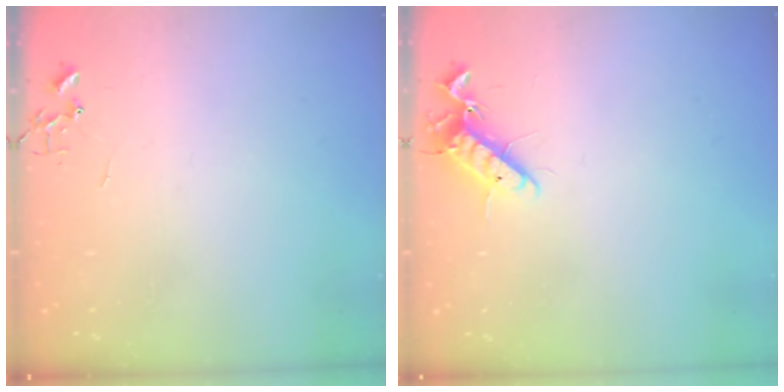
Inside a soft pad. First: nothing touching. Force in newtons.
{"total": 12.1, "press": 11.9, "slide": 2.0}